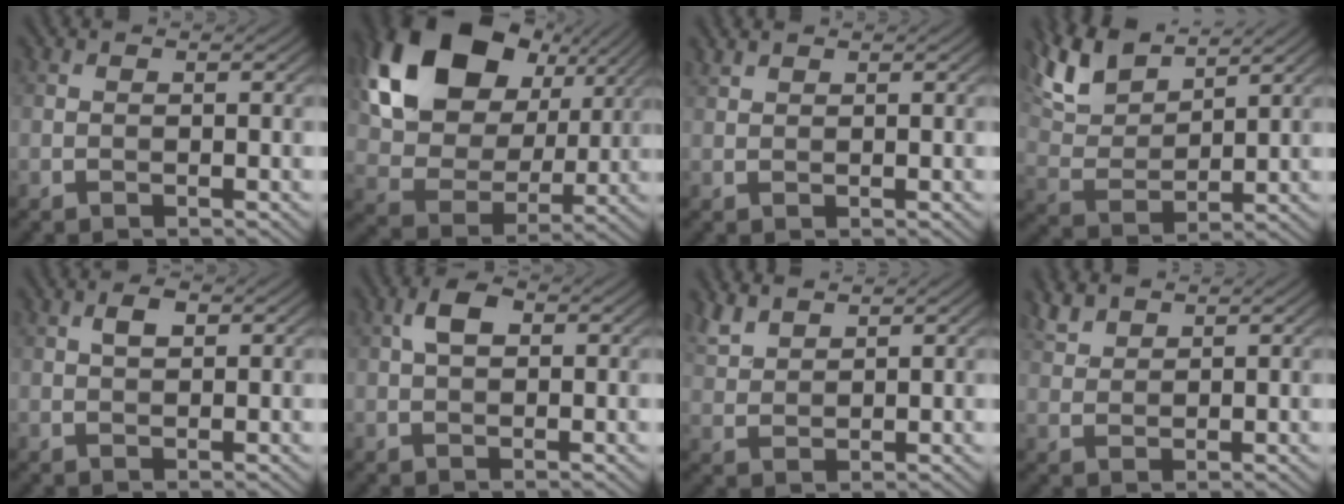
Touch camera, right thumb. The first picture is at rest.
{"total": 19.5, "force": [8.7, 13.6, 11.1], "torque": [-0.255, 0.030, 0.166]}
{"total": 1.0, "force": [1.0, 0.2, 0.3], "torque": [-0.014, 0.005, 0.026]}
{"total": 9.5, "force": [7.1, 3.4, 5.4], "torque": [-0.145, 0.017, 0.146]}
{"total": 1.9, "force": [0.7, 1.0, 1.5], "torque": [-0.028, 0.003, 0.011]}
{"total": 3.1, "force": [0.7, 1.7, 2.4], "torque": [-0.050, 0.010, 0.010]}
{"total": 3.9, "force": [3.3, 1.2, 1.7], "torque": [-0.047, 0.006, 0.077]}
{"total": 3.1, "force": [2.6, 1.1, 1.3], "torque": [-0.036, 0.008, 0.063]}